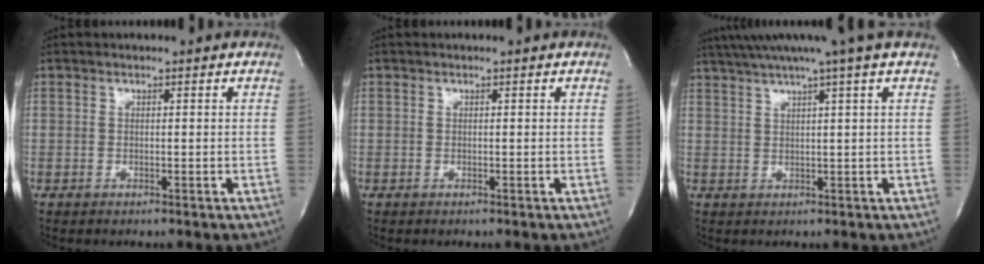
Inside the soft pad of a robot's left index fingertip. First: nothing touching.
{"total": 0.0}
{"total": 9.0, "force": [6.9, -2.2, 5.3], "torque": [-0.087, 0.019, 0.095]}